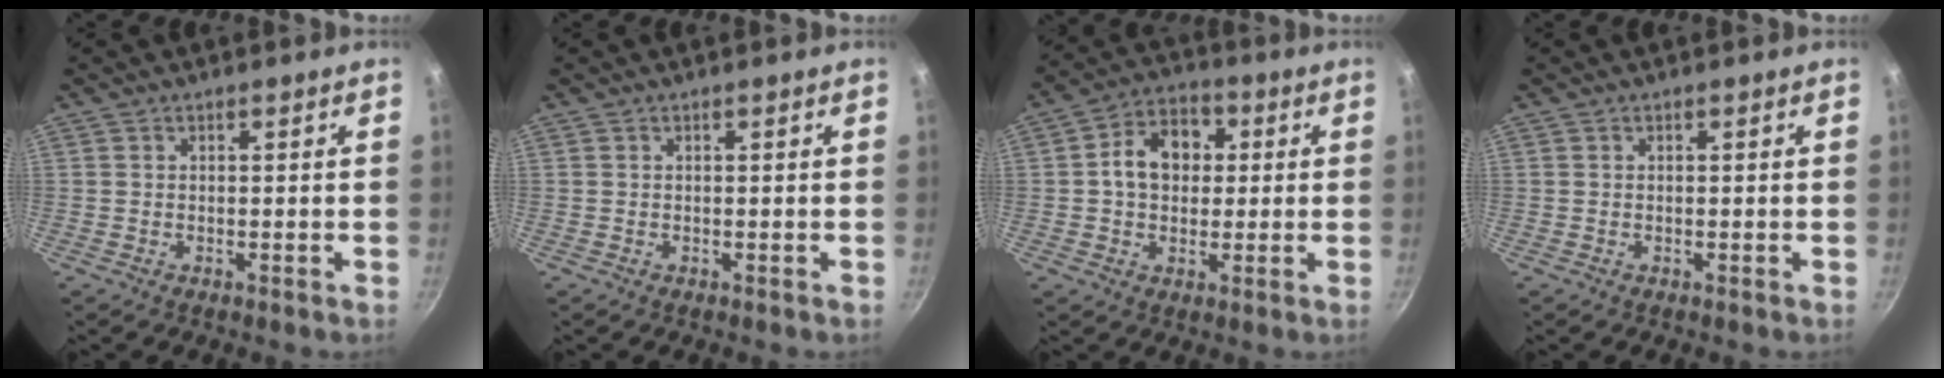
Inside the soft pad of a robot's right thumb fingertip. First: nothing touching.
{"total": 0.0}
{"total": 10.2, "force": [1.2, 7.9, 6.4], "torque": [-0.067, 0.019, 0.004]}
{"total": 0.0}